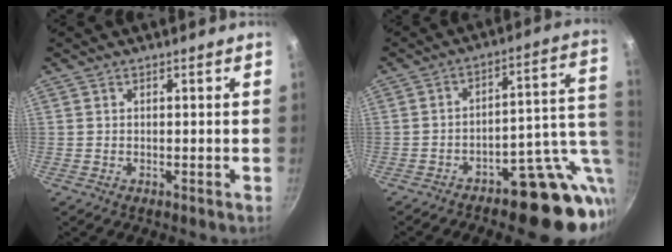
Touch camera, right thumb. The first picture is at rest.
{"total": 16.9, "force": [-5.1, 8.1, 13.9], "torque": [-0.118, 0.031, -0.063]}